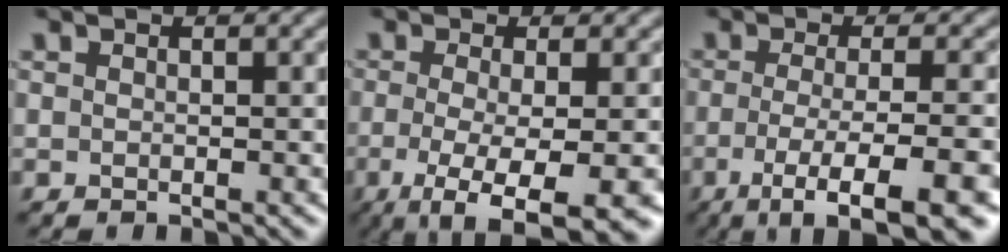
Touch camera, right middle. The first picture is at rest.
{"total": 7.3, "force": [-3.2, 1.8, 6.2], "torque": [-0.099, -0.014, -0.053]}
{"total": 8.8, "force": [-4.2, 2.3, 7.3], "torque": [-0.099, -0.007, -0.065]}